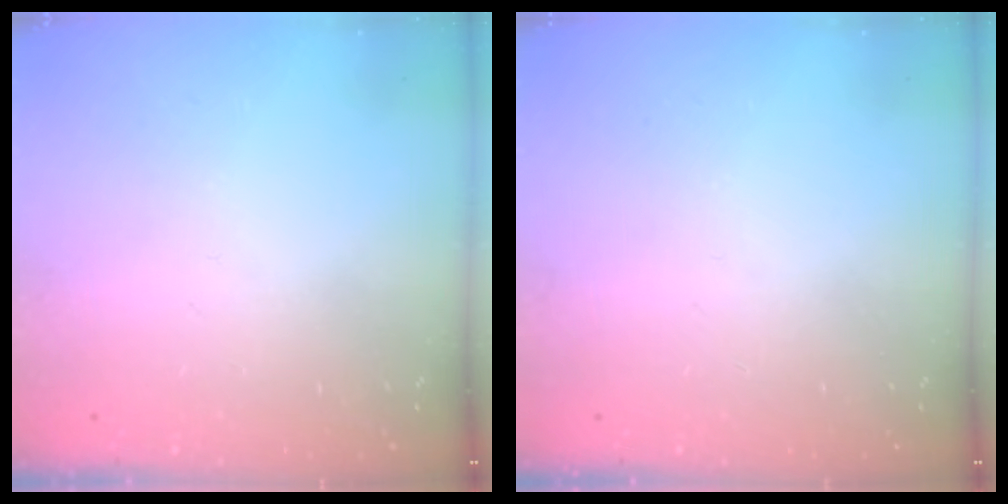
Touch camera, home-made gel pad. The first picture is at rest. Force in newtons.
{"total": 0.0}